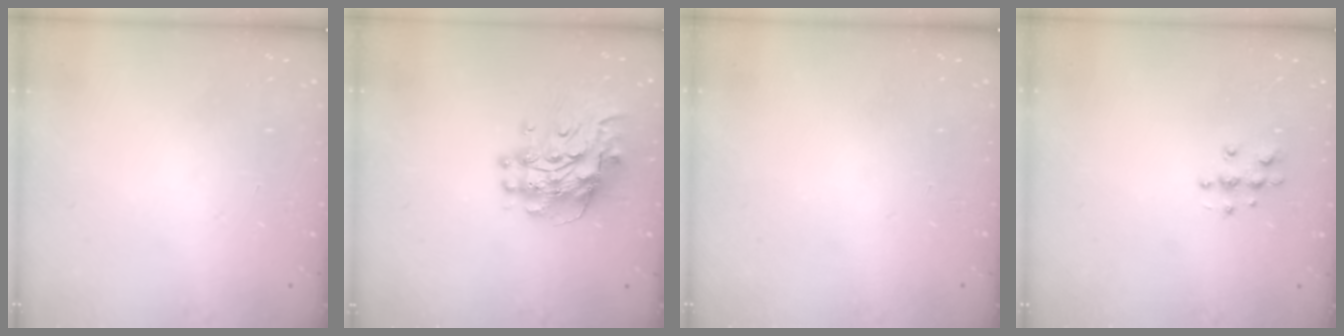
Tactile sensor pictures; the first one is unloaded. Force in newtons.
{"total": 12.5, "press": 12.5, "slide": 1.1}
{"total": 0.0}
{"total": 5.4, "press": 5.4, "slide": 0.6}